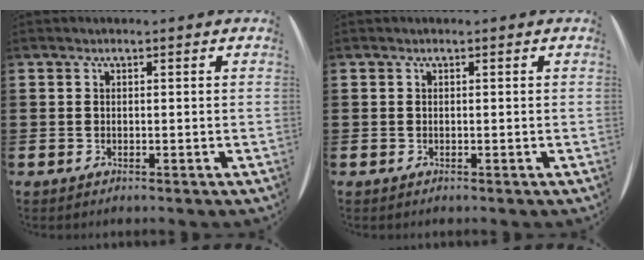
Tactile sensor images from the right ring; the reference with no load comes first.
{"total": 0.0}